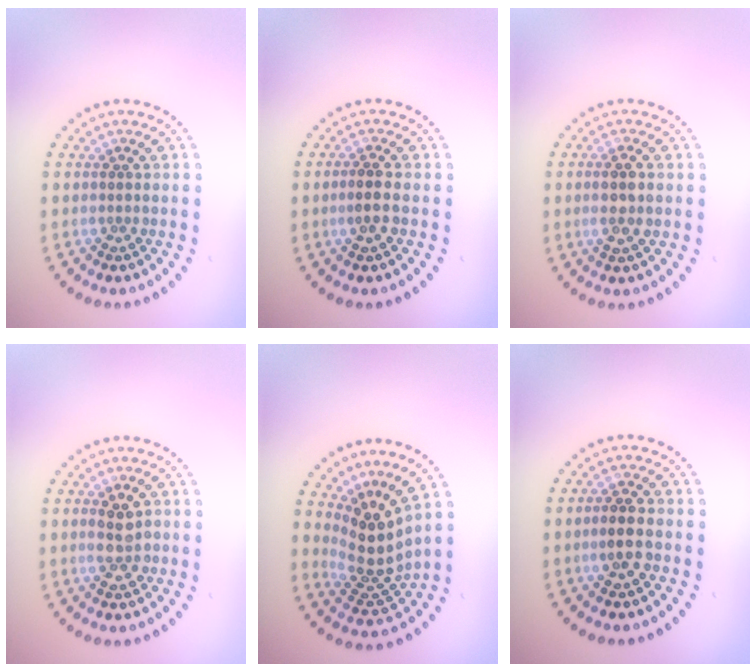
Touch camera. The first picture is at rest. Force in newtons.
{"total": 1.7, "press": 1.6, "slide": 0.6}
{"total": 2.2, "press": 2.1, "slide": 0.7}
{"total": 2.4, "press": 2.4, "slide": 0.4}
{"total": 4.2, "press": 2.8, "slide": 3.1}
{"total": 2.5, "press": 2.5, "slide": 0.4}